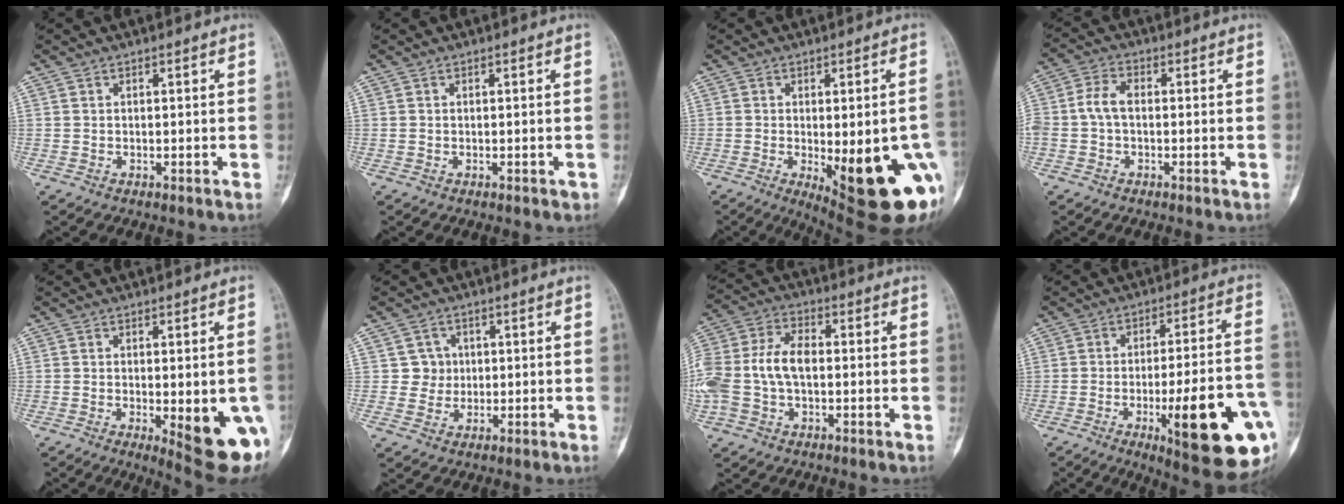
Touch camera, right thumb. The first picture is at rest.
{"total": 0.0}
{"total": 19.5, "force": [-5.1, 6.2, 17.8], "torque": [-0.169, -0.009, -0.041]}
{"total": 5.1, "force": [-0.5, 3.2, 3.8], "torque": [-0.083, 0.020, -0.015]}
{"total": 12.2, "force": [-3.2, 3.7, 11.1], "torque": [-0.120, -0.015, -0.029]}
{"total": 3.7, "force": [0.6, 3.7, 0.2], "torque": [0.027, 0.005, 0.003]}
{"total": 13.5, "force": [-1.0, 8.5, 10.5], "torque": [-0.240, 0.032, -0.021]}
{"total": 21.1, "force": [-6.9, 4.8, 19.3], "torque": [-0.235, 0.014, -0.086]}